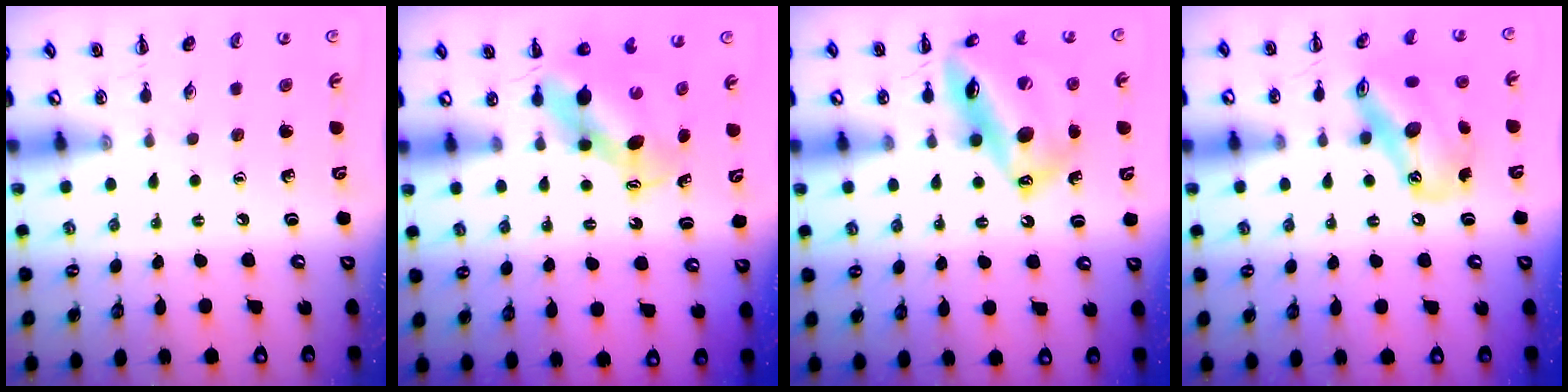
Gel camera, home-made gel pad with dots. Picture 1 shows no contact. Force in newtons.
{"total": 6.4, "press": 6.3, "slide": 1.1}
{"total": 19.1, "press": 18.5, "slide": 4.6}
{"total": 15.4, "press": 14.9, "slide": 3.9}